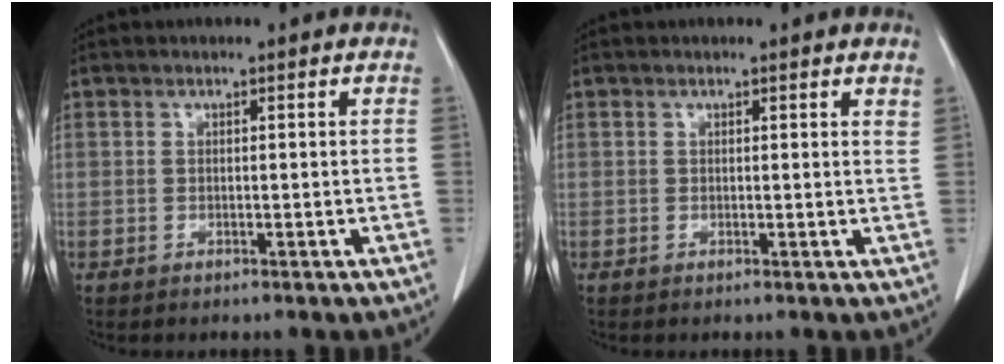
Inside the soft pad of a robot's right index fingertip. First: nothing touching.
{"total": 1.3, "force": [1.2, 0.3, 0.3], "torque": [-0.004, -0.003, 0.005]}